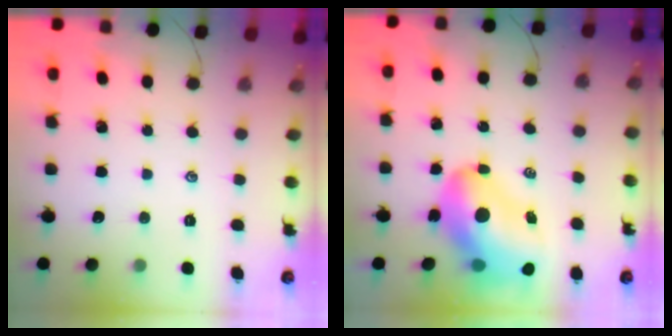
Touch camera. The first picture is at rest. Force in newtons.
{"total": 15.2, "press": 14.6, "slide": 4.2}